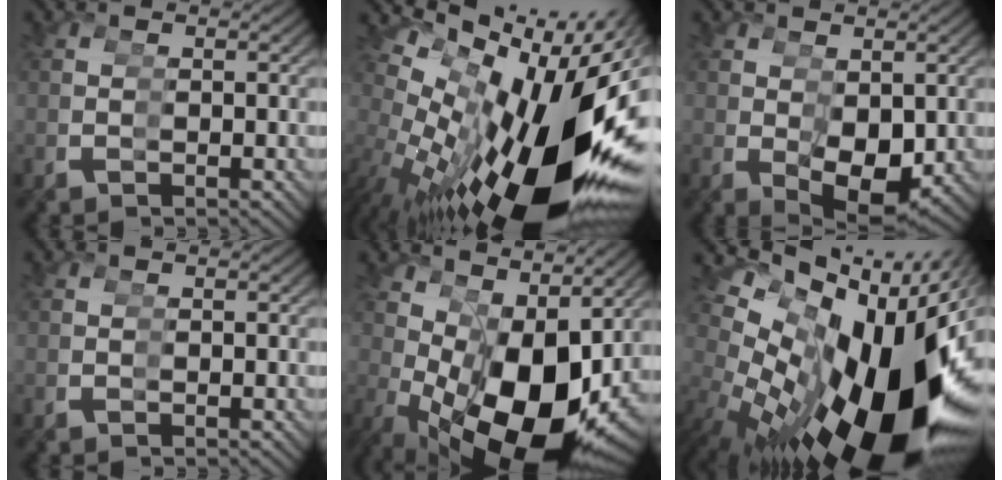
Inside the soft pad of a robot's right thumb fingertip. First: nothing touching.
{"total": 20.6, "force": [-0.7, 11.9, 16.8], "torque": [-0.281, -0.038, 0.012]}
{"total": 5.6, "force": [-0.5, 3.5, 4.4], "torque": [-0.067, -0.025, 0.003]}
{"total": 0.0}
{"total": 15.9, "force": [-1.7, 9.8, 12.3], "torque": [-0.218, -0.058, 0.009]}
{"total": 22.7, "force": [-1.8, 13.4, 18.3], "torque": [-0.293, -0.034, -0.009]}